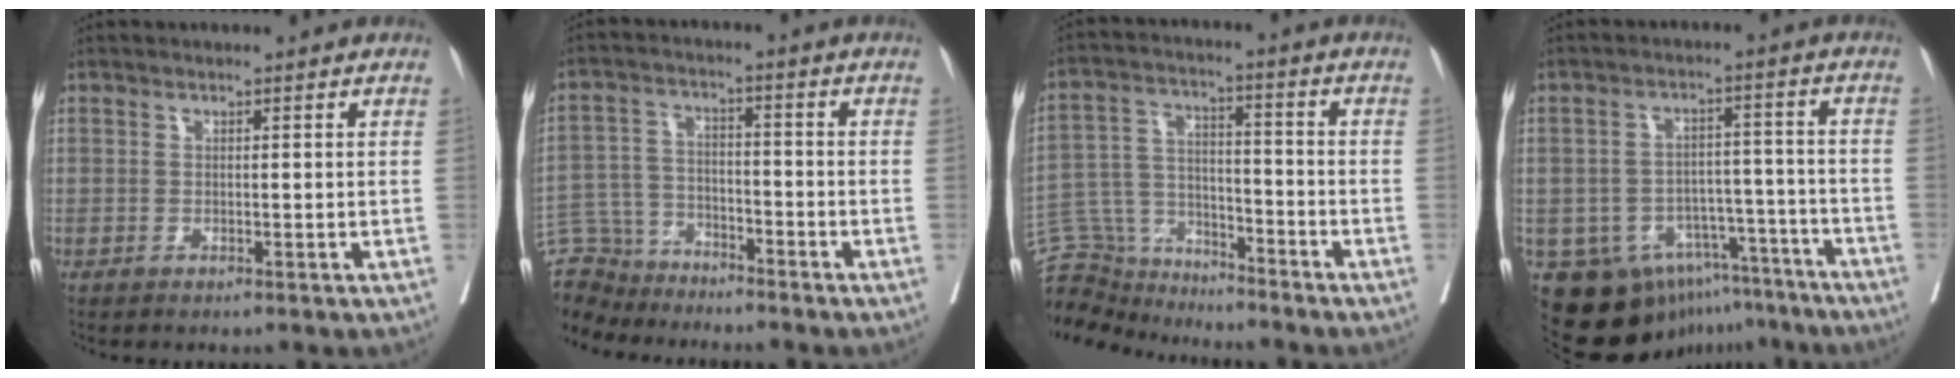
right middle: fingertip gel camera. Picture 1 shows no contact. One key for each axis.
{"total": 9.7, "fx": -9.0, "fy": 3.6, "fz": -0.1, "tx": -0.013, "ty": 0.024, "tz": -0.168}
{"total": 10.1, "fx": -9.7, "fy": 2.9, "fz": 0.1, "tx": -0.010, "ty": 0.046, "tz": -0.176}
{"total": 13.9, "fx": -9.7, "fy": 9.0, "fz": 4.2, "tx": -0.053, "ty": 0.051, "tz": -0.125}